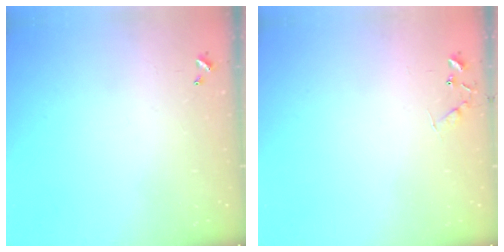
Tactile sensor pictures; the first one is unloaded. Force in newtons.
{"total": 6.5, "press": 6.5, "slide": 0.6}